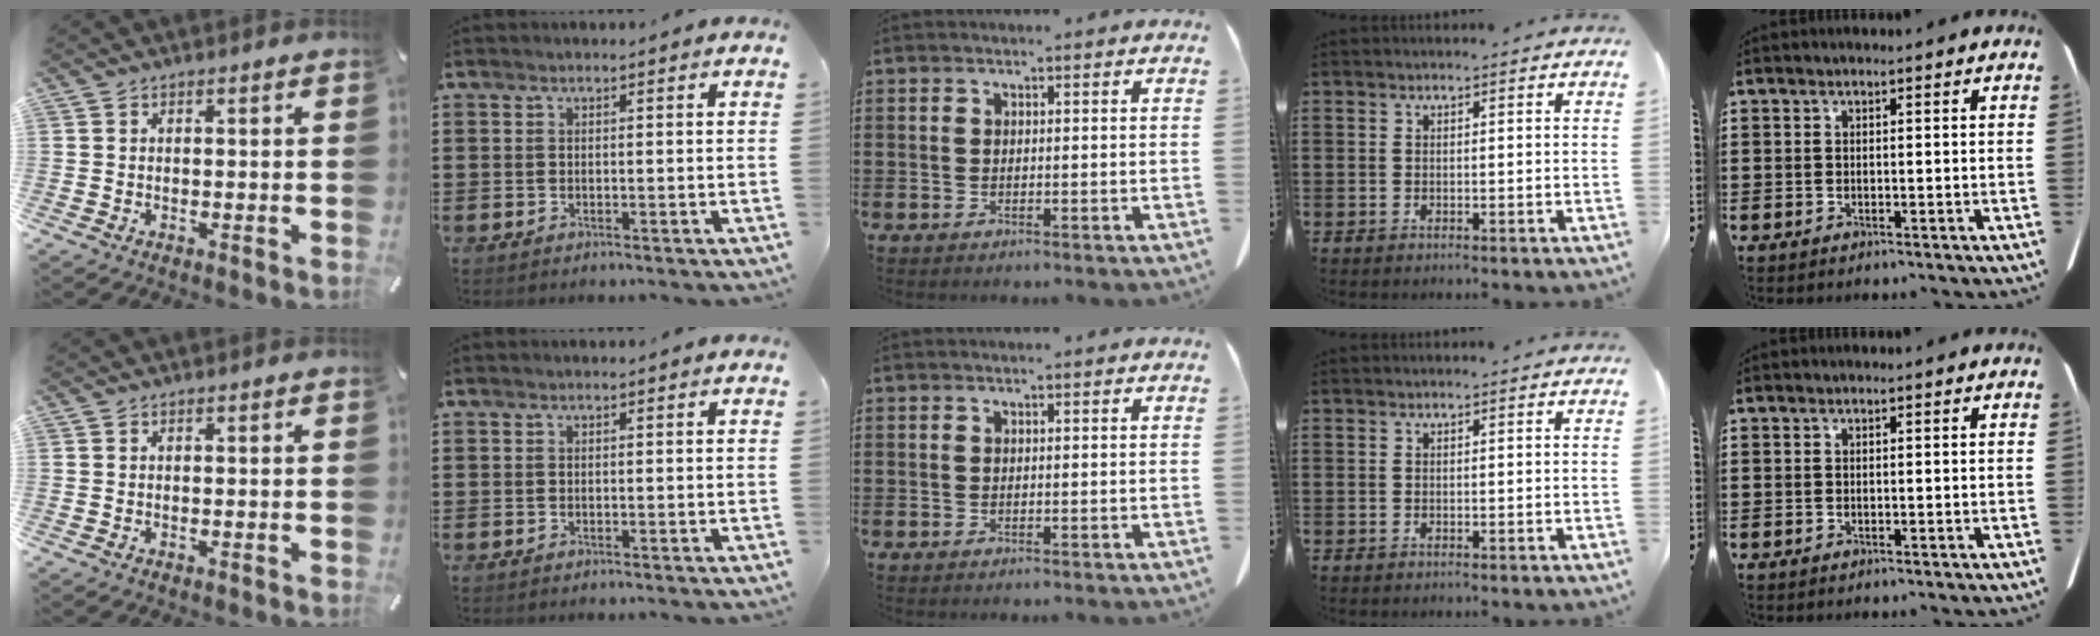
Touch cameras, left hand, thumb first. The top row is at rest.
{}